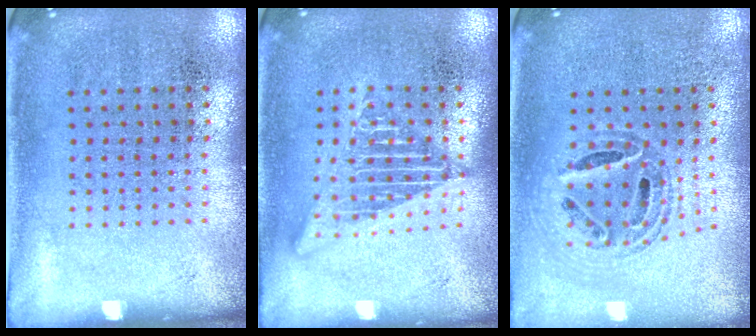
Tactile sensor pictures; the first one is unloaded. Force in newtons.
{"total": 2.6, "press": 2.6, "slide": 0.3}
{"total": 0.8, "press": 0.8, "slide": 0.1}